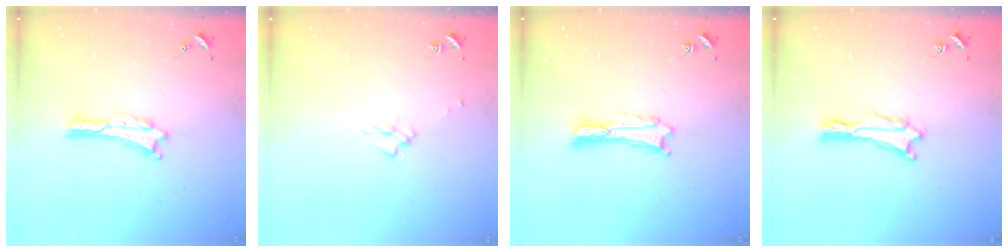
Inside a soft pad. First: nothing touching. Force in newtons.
{"total": 2.5, "press": 2.5, "slide": 0.4}
{"total": 0.6, "press": 0.6, "slide": 0.2}
{"total": 0.9, "press": 0.9, "slide": 0.2}